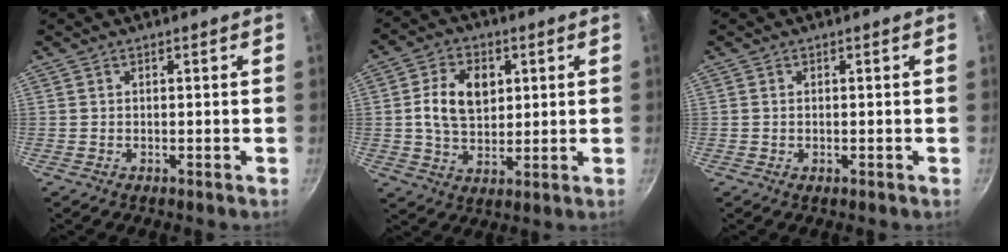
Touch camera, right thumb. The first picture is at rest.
{"total": 10.3, "force": [2.1, 7.2, 7.1], "torque": [-0.105, -0.003, 0.034]}
{"total": 0.6, "force": [-0.2, 0.3, 0.5], "torque": [-0.007, 0.001, -0.004]}